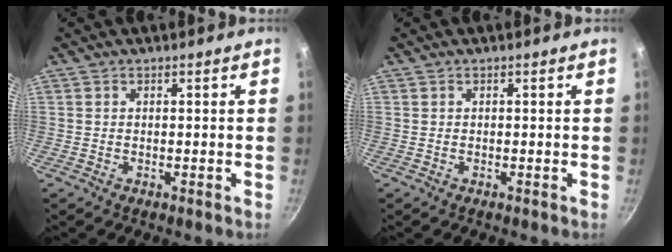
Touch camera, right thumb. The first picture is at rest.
{"total": 0.0}